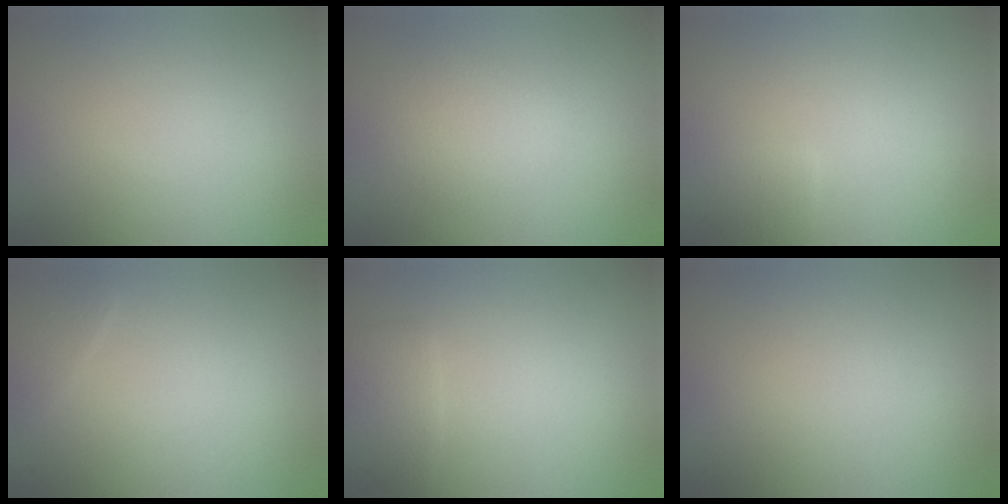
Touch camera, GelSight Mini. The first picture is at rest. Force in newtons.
{"total": 2.3, "press": 2.3, "slide": 0.1}
{"total": 1.4, "press": 1.4, "slide": 0.0}
{"total": 1.3, "press": 1.3, "slide": 0.1}
{"total": 2.0, "press": 2.0, "slide": 0.3}
{"total": 0.0}